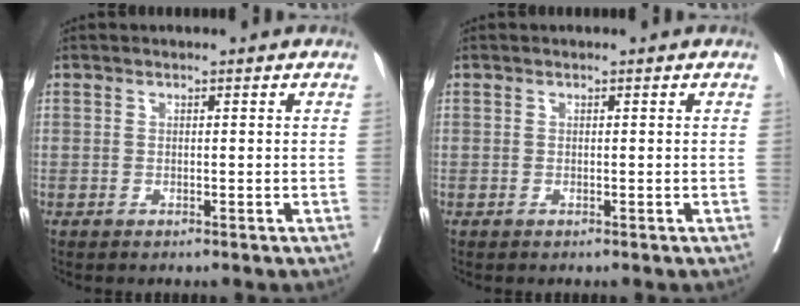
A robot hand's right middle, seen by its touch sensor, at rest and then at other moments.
{"total": 0.0}